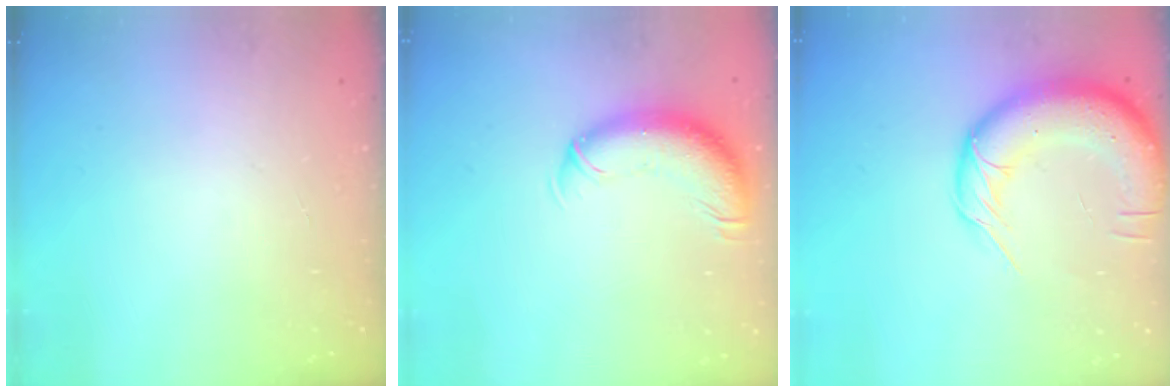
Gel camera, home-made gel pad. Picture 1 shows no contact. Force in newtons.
{"total": 11.1, "press": 10.7, "slide": 2.7}
{"total": 16.7, "press": 16.2, "slide": 4.1}